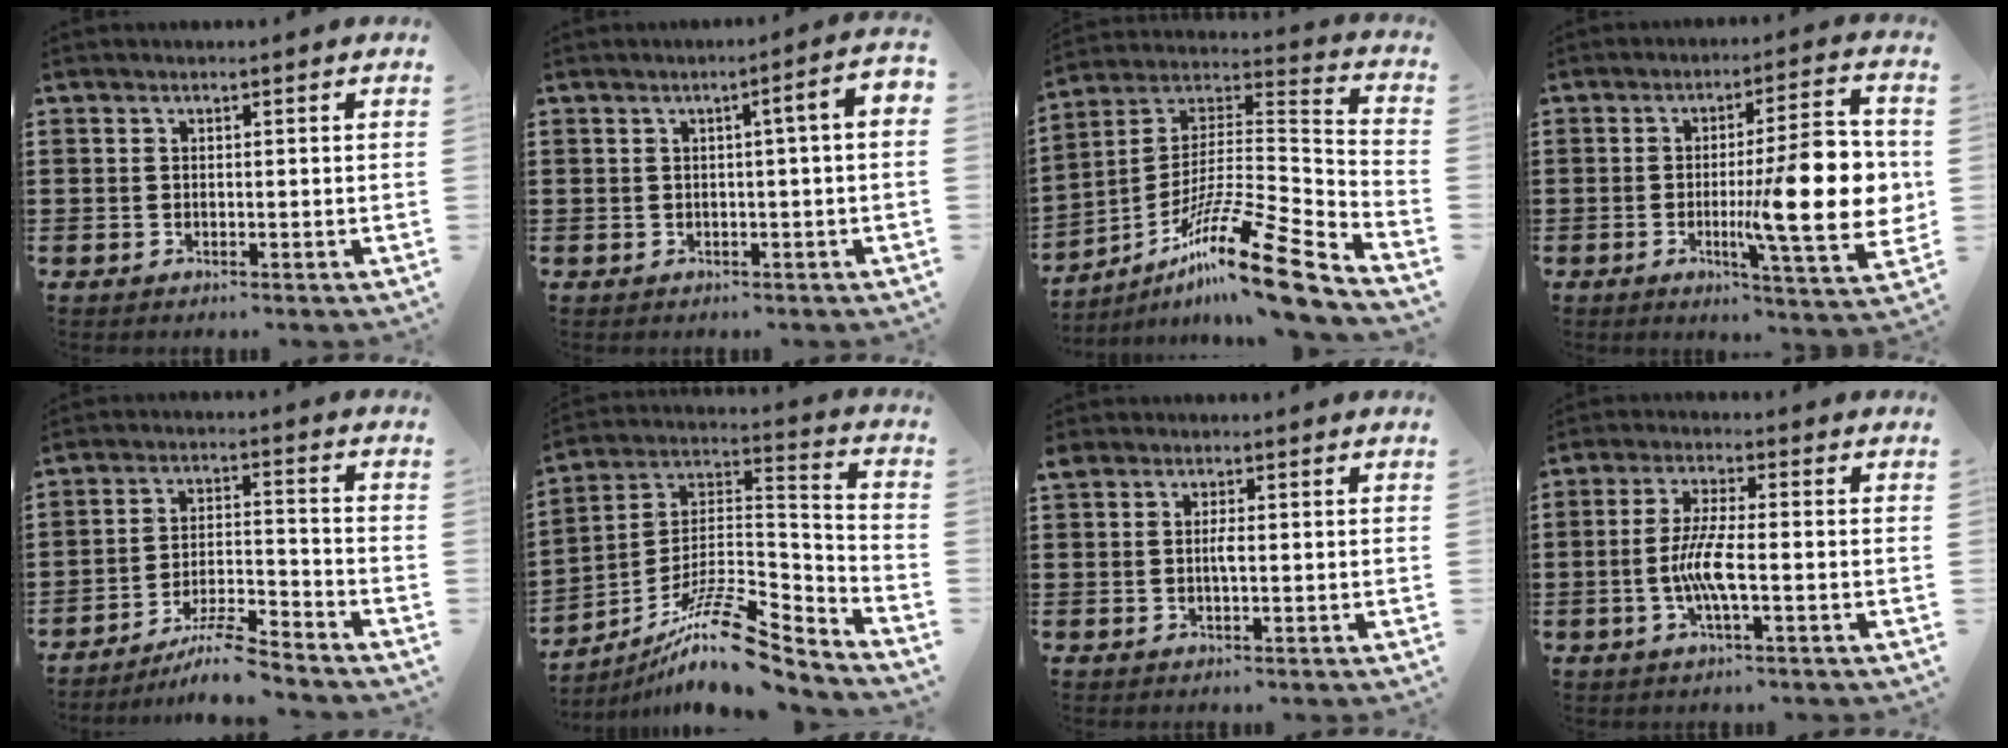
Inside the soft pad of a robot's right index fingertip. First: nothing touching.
{"total": 3.1, "force": [-0.4, 0.0, 3.1], "torque": [-0.052, -0.001, -0.011]}
{"total": 17.0, "force": [-11.4, 1.7, 12.5], "torque": [-0.205, 0.023, -0.203]}
{"total": 16.5, "force": [-0.4, 3.6, 16.1], "torque": [-0.235, -0.012, -0.004]}
{"total": 7.0, "force": [-6.2, 0.2, 3.1], "torque": [-0.055, 0.001, -0.117]}
{"total": 13.8, "force": [-10.2, 2.9, 9.0], "torque": [-0.159, 0.021, -0.185]}
{"total": 1.6, "force": [0.0, 0.5, 1.6], "torque": [-0.030, 0.002, -0.001]}
{"total": 6.0, "force": [-1.5, 0.9, 5.8], "torque": [-0.129, -0.011, -0.037]}